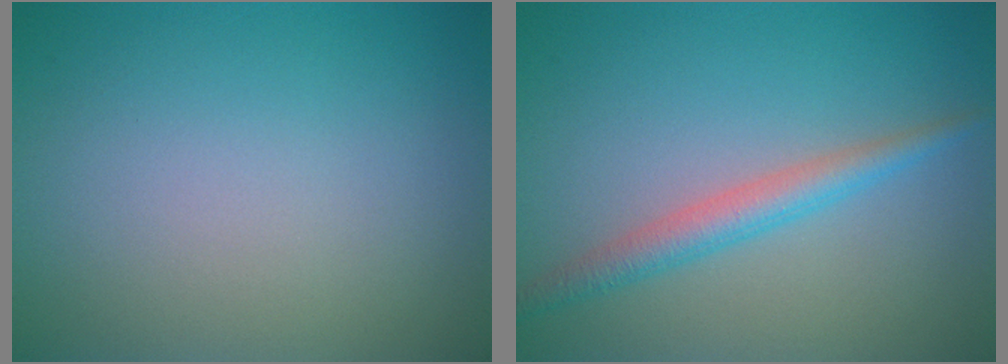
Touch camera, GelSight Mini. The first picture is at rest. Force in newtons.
{"total": 2.7, "press": 2.7, "slide": 0.1}